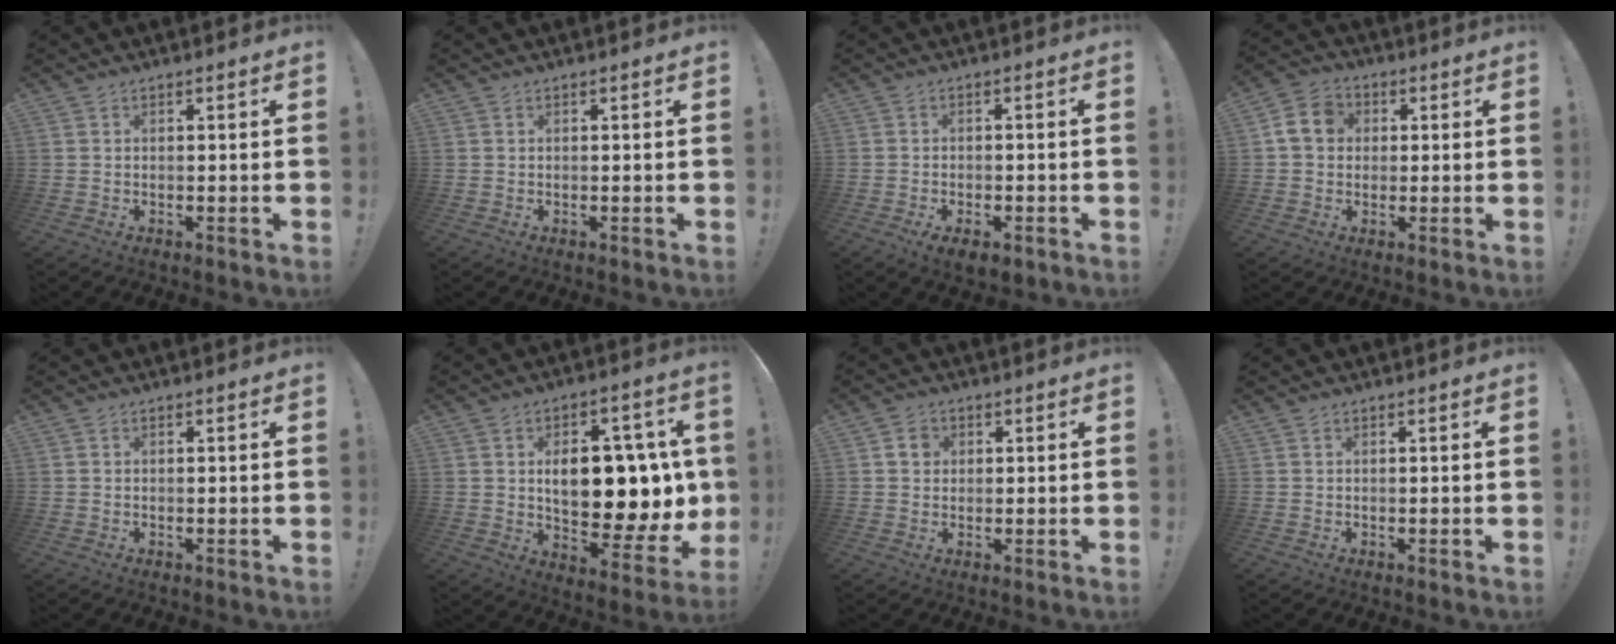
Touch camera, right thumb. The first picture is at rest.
{"total": 0.0}
{"total": 4.4, "force": [-2.6, 1.8, 3.1], "torque": [-0.047, 0.010, -0.040]}
{"total": 8.2, "force": [1.3, 6.9, 4.2], "torque": [-0.064, 0.015, 0.032]}
{"total": 0.0}
{"total": 17.8, "force": [1.8, 9.8, 14.7], "torque": [-0.206, -0.012, 0.035]}
{"total": 3.7, "force": [0.8, 3.3, 1.5], "torque": [-0.012, 0.001, 0.013]}
{"total": 0.0}